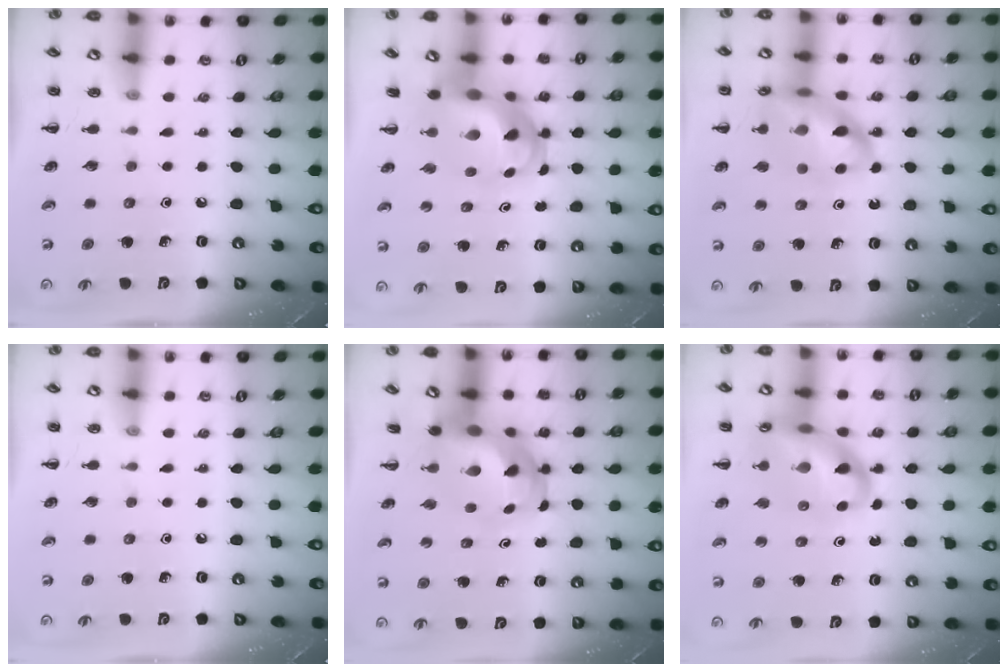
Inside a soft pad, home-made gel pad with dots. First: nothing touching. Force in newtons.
{"total": 7.8, "press": 7.5, "slide": 2.1}
{"total": 17.7, "press": 17.3, "slide": 3.4}
{"total": 0.0}
{"total": 6.1, "press": 5.8, "slide": 1.8}
{"total": 18.6, "press": 18.1, "slide": 4.0}